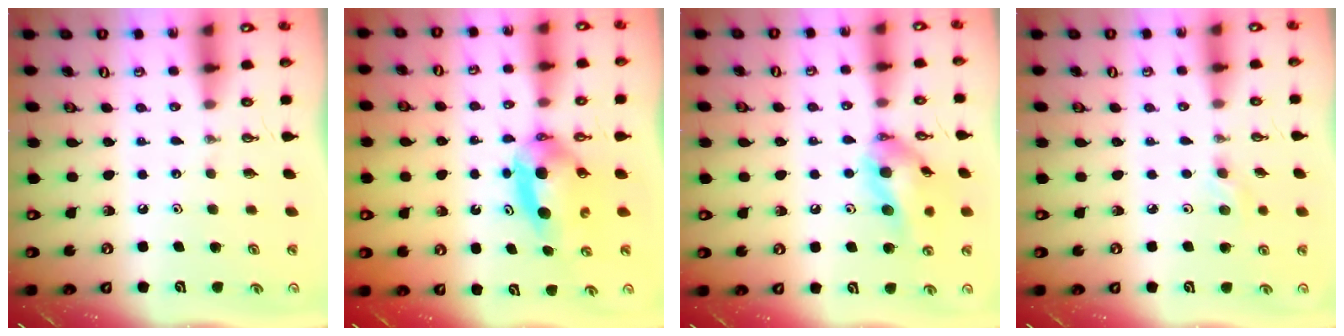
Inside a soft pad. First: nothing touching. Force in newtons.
{"total": 6.6, "press": 5.6, "slide": 3.5}
{"total": 14.1, "press": 13.6, "slide": 3.8}
{"total": 2.6, "press": 2.5, "slide": 0.8}